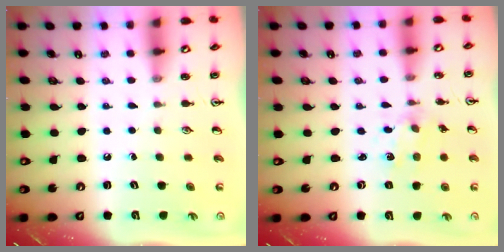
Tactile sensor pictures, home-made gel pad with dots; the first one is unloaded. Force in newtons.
{"total": 1.3, "press": 1.3, "slide": 0.3}